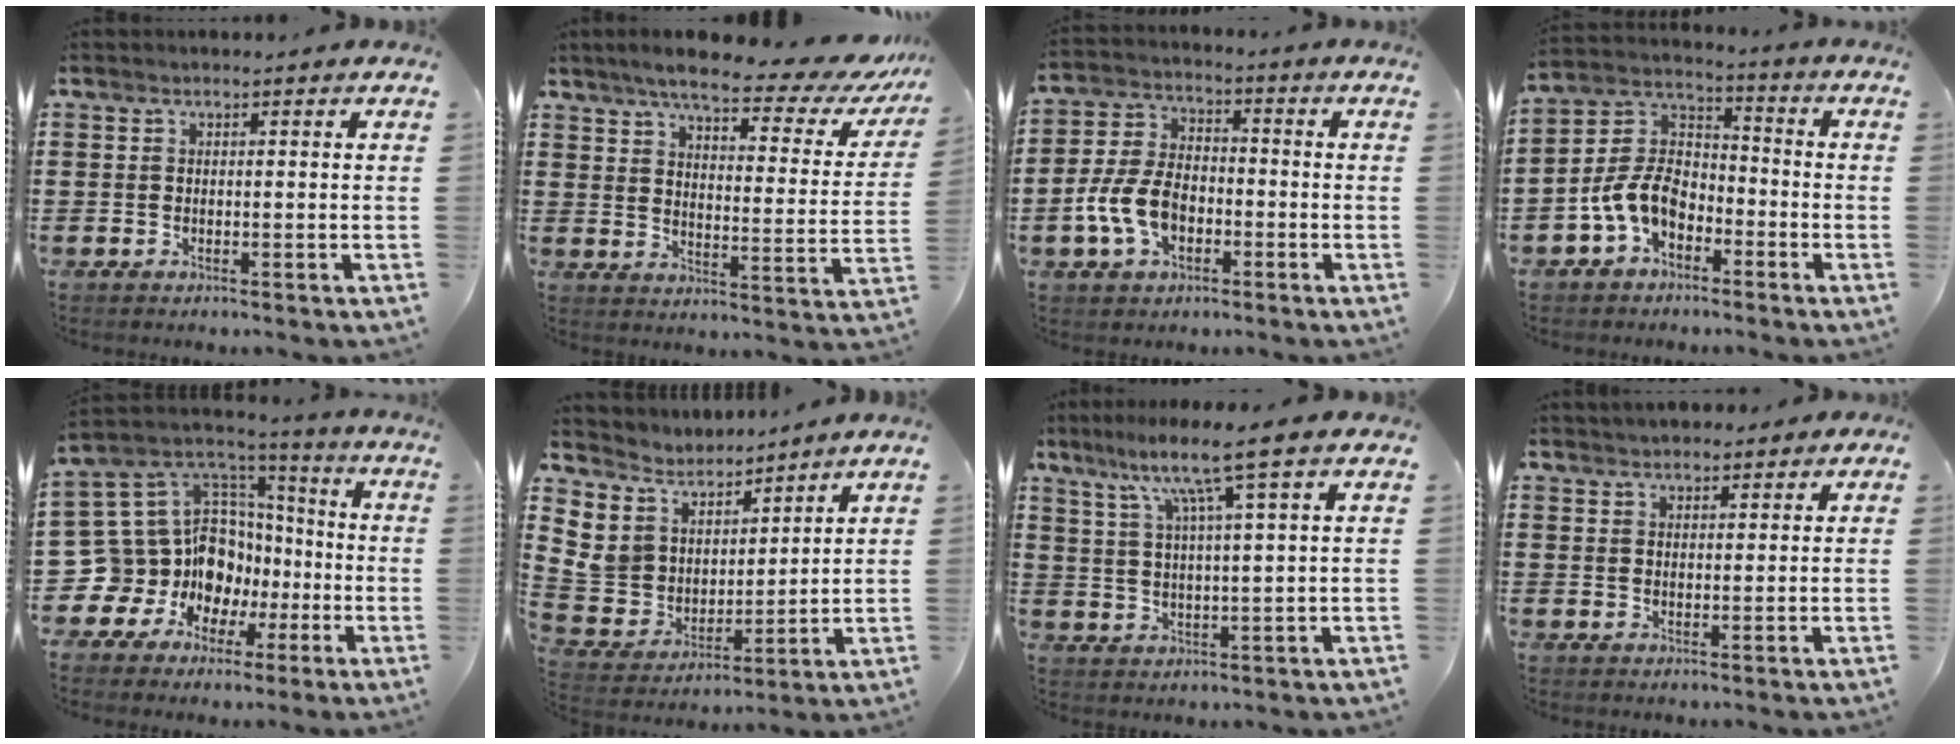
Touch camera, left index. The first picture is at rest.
{"total": 6.9, "force": [5.9, 0.9, 3.5], "torque": [-0.086, -0.035, 0.096]}
{"total": 8.3, "force": [-2.9, 5.0, 5.9], "torque": [-0.149, 0.003, -0.063]}
{"total": 8.4, "force": [-4.1, 5.3, 5.1], "torque": [-0.141, -0.001, -0.090]}
{"total": 14.8, "force": [-3.4, 13.6, 4.7], "torque": [-0.134, -0.027, -0.029]}
{"total": 7.2, "force": [4.5, 5.5, 0.9], "torque": [-0.081, -0.042, 0.083]}
{"total": 8.2, "force": [4.9, -0.3, 6.6], "torque": [-0.143, -0.009, 0.078]}
{"total": 2.1, "force": [1.9, 0.9, 0.4], "torque": [-0.013, 0.007, 0.036]}